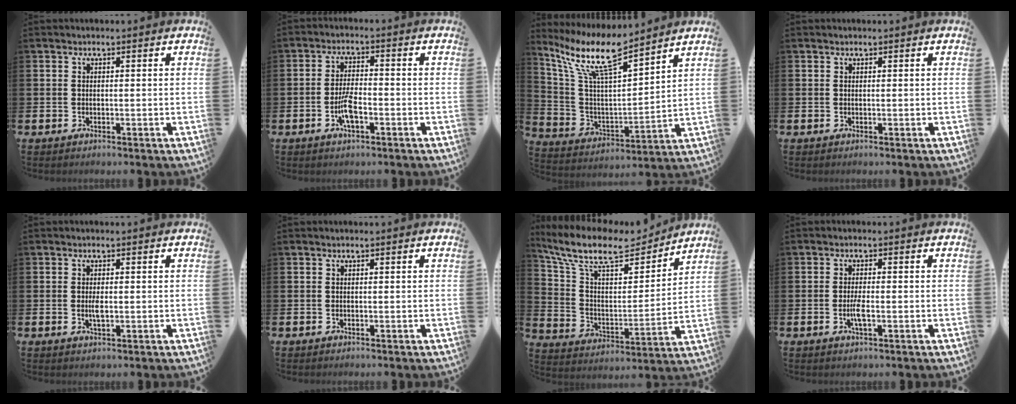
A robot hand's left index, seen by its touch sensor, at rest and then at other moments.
{"total": 4.3, "force": [-1.5, 1.4, 3.8], "torque": [-0.086, 0.004, -0.029]}
{"total": 11.3, "force": [9.1, 1.9, 6.3], "torque": [-0.161, -0.047, 0.156]}
{"total": 0.0}
{"total": 1.6, "force": [0.1, 0.5, 1.6], "torque": [-0.031, 0.001, 0.000]}
{"total": 0.0}
{"total": 11.3, "force": [9.6, 3.6, 4.7], "torque": [-0.135, -0.060, 0.165]}
{"total": 2.1, "force": [-0.5, 0.4, 2.0], "torque": [-0.038, 0.000, -0.009]}